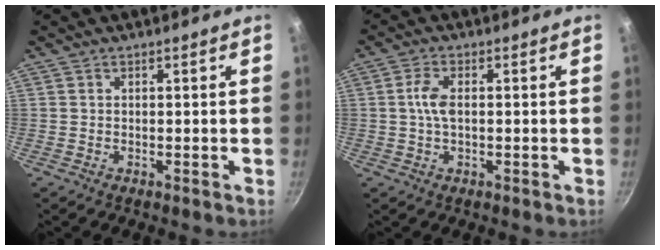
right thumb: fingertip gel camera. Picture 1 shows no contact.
{"total": 4.2, "force": [0.2, 2.1, 3.6], "torque": [-0.079, 0.008, 0.000]}